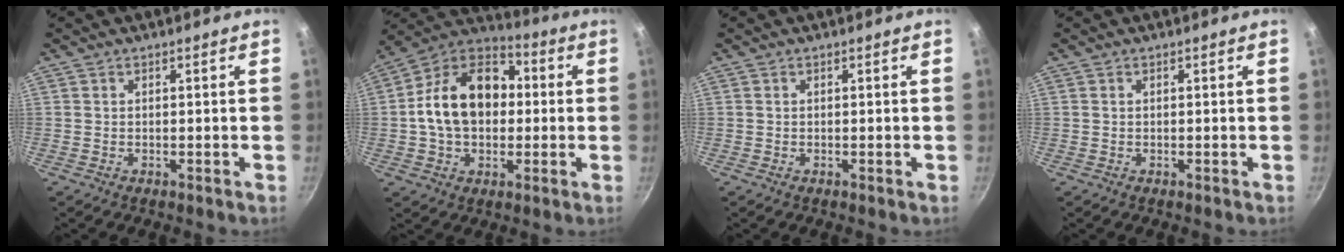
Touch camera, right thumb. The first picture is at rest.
{"total": 18.4, "force": [0.6, 13.1, 13.0], "torque": [-0.190, 0.039, -0.009]}
{"total": 0.0}
{"total": 0.0}